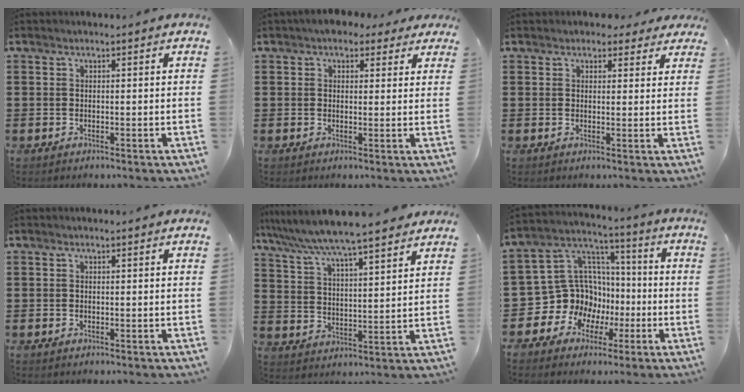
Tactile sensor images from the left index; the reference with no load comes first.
{"total": 3.6, "force": [2.6, 2.1, 1.2], "torque": [-0.027, 0.006, 0.046]}
{"total": 2.4, "force": [2.1, 1.1, 0.5], "torque": [-0.001, -0.002, 0.036]}
{"total": 0.0}
{"total": 6.2, "force": [5.7, -0.1, 2.5], "torque": [-0.074, -0.032, 0.093]}
{"total": 11.8, "force": [-2.5, 11.2, 2.7], "torque": [-0.115, -0.013, -0.030]}